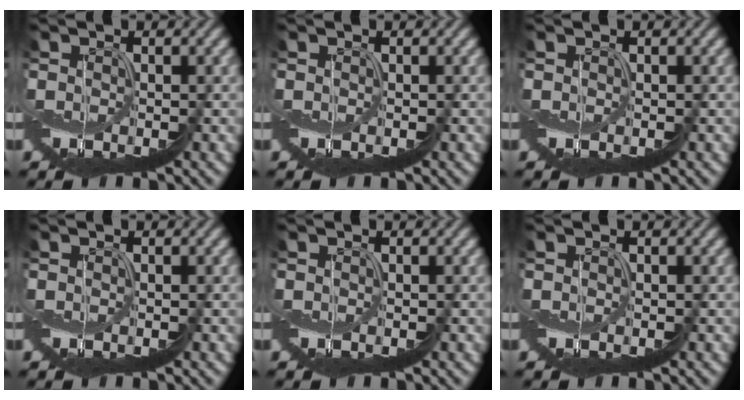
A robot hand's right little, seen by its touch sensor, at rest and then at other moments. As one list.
[{"total": 0.0}, {"total": 0.0}, {"total": 0.0}, {"total": 0.0}, {"total": 0.0}]